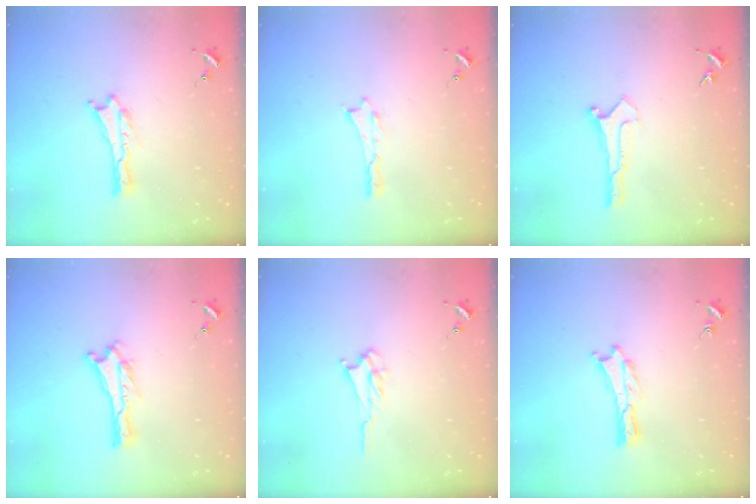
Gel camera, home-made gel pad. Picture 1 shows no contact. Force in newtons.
{"total": 0.0}
{"total": 0.0}
{"total": 0.0}
{"total": 2.5, "press": 2.5, "slide": 0.3}
{"total": 0.0}